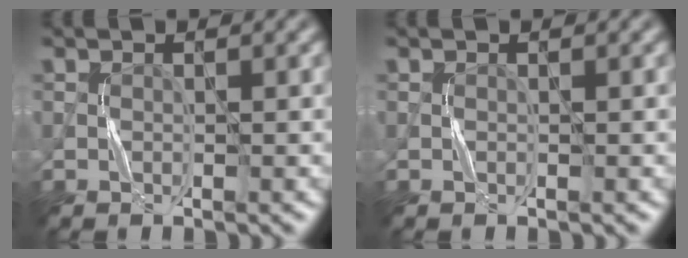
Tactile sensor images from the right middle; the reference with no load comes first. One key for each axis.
{"total": 0.0}